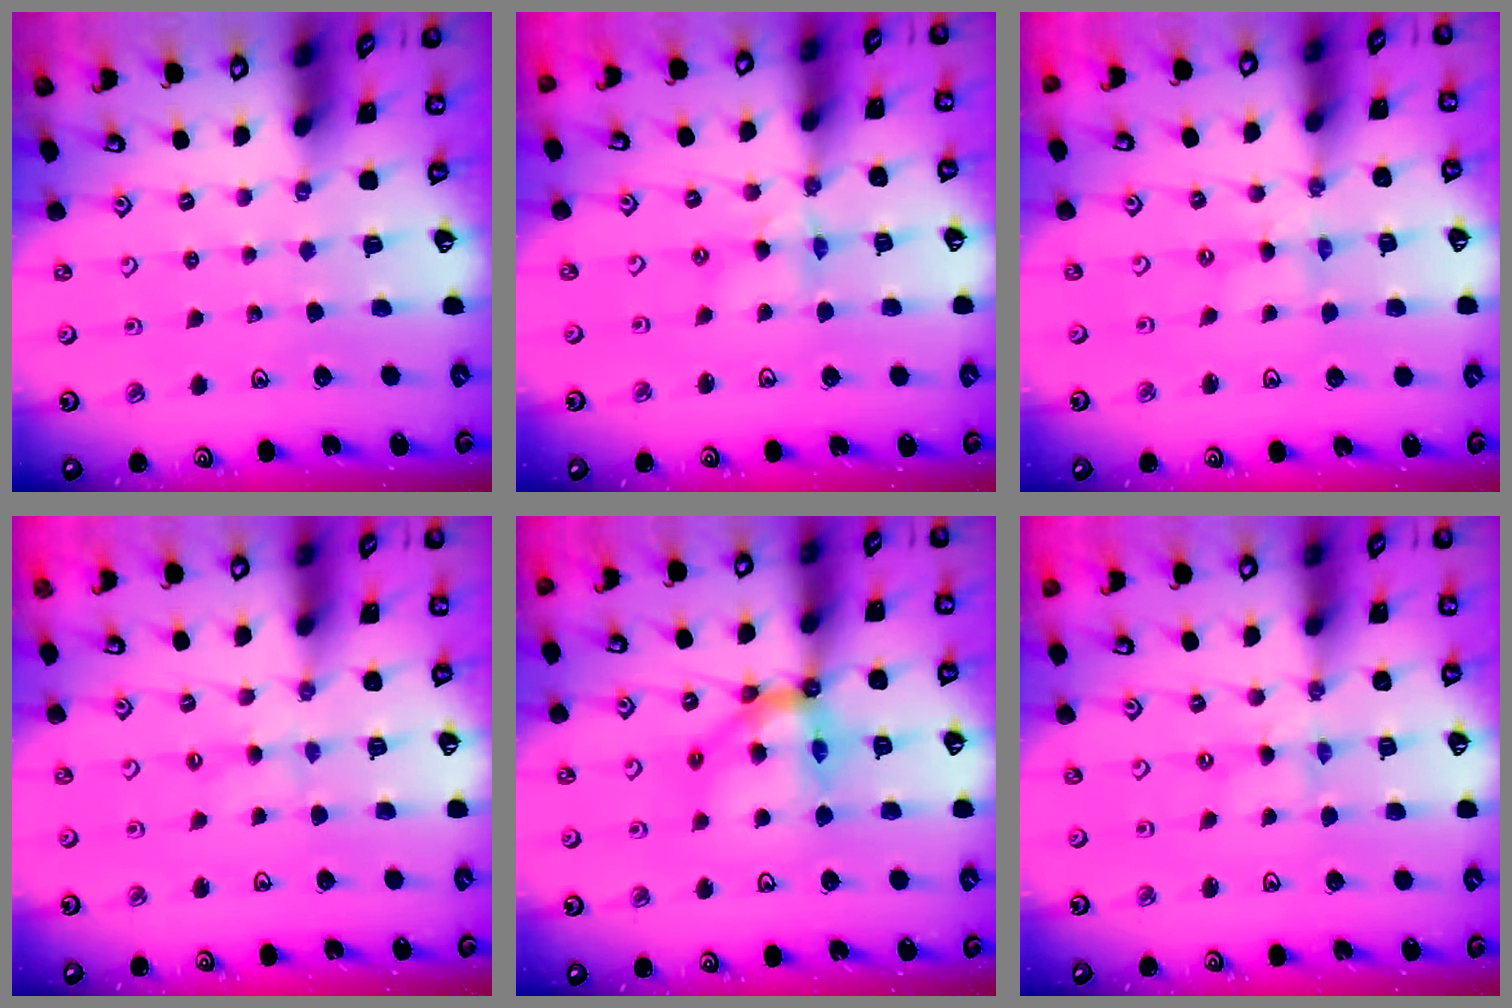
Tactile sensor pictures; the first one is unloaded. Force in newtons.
{"total": 3.5, "press": 3.5, "slide": 0.4}
{"total": 0.0}
{"total": 2.1, "press": 2.0, "slide": 0.4}
{"total": 11.3, "press": 11.2, "slide": 1.3}
{"total": 0.6, "press": 0.6, "slide": 0.1}